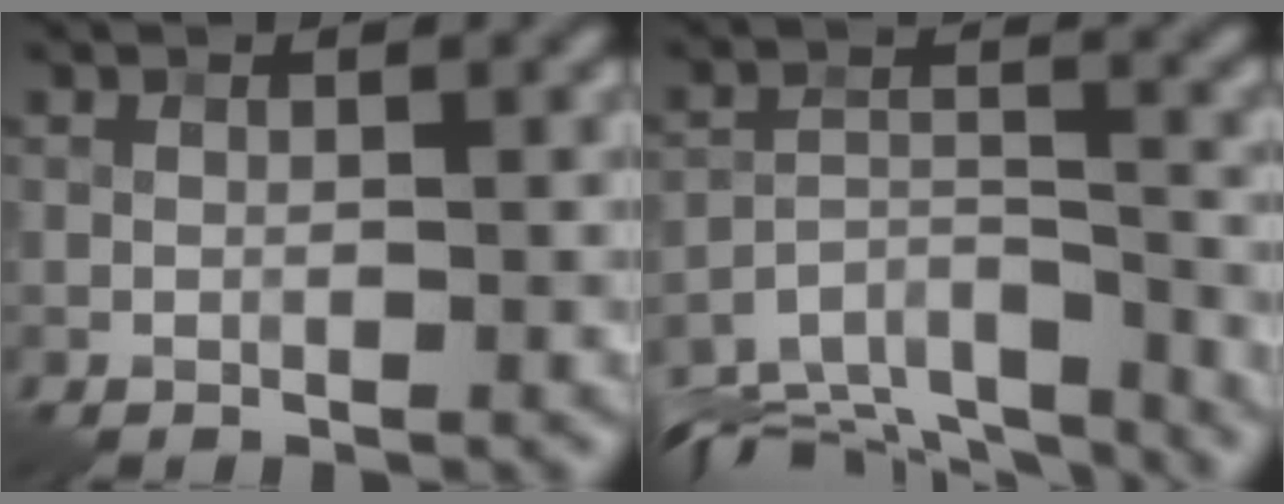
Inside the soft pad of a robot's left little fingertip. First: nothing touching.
{"total": 11.6, "force": [-10.5, 3.7, 3.4], "torque": [-0.068, -0.002, -0.150]}